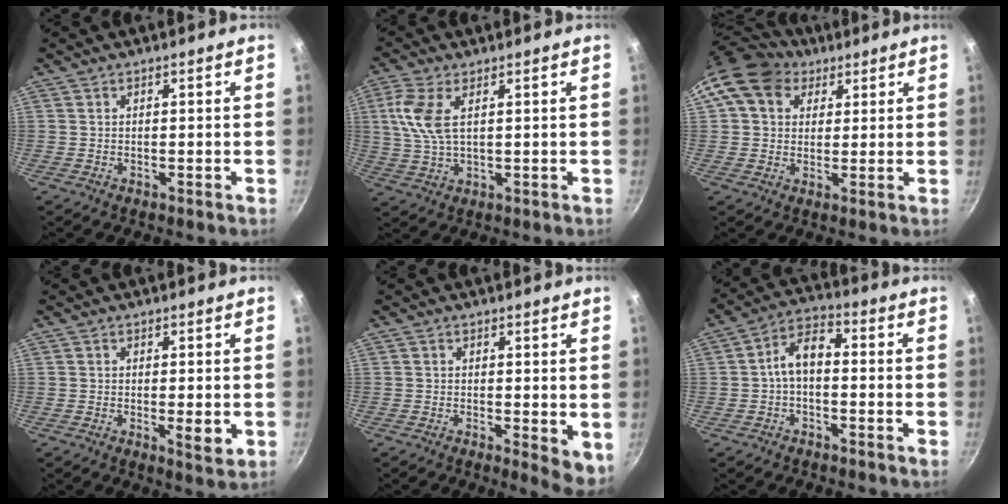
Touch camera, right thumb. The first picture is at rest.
{"total": 7.9, "force": [2.2, 3.8, 6.6], "torque": [-0.144, 0.005, 0.044]}
{"total": 12.3, "force": [5.7, 9.4, 5.6], "torque": [-0.080, 0.009, 0.088]}
{"total": 3.4, "force": [-0.5, 1.0, 3.2], "torque": [-0.052, -0.011, -0.007]}
{"total": 5.0, "force": [-0.4, 2.1, 4.5], "torque": [-0.049, -0.007, -0.004]}
{"total": 6.6, "force": [-0.9, 3.9, 5.3], "torque": [-0.084, 0.037, -0.026]}